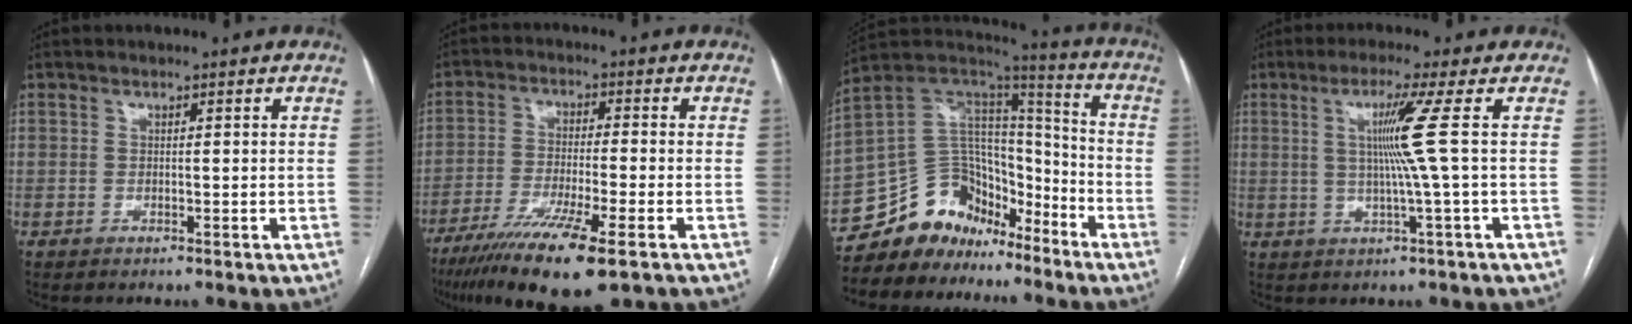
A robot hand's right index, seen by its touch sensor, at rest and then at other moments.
{"total": 13.2, "force": [-8.2, 0.9, 10.4], "torque": [-0.191, -0.035, -0.136]}
{"total": 13.9, "force": [-11.0, 8.2, 2.6], "torque": [-0.042, 0.099, -0.194]}
{"total": 6.5, "force": [1.0, -2.5, 5.9], "torque": [-0.115, -0.004, 0.025]}